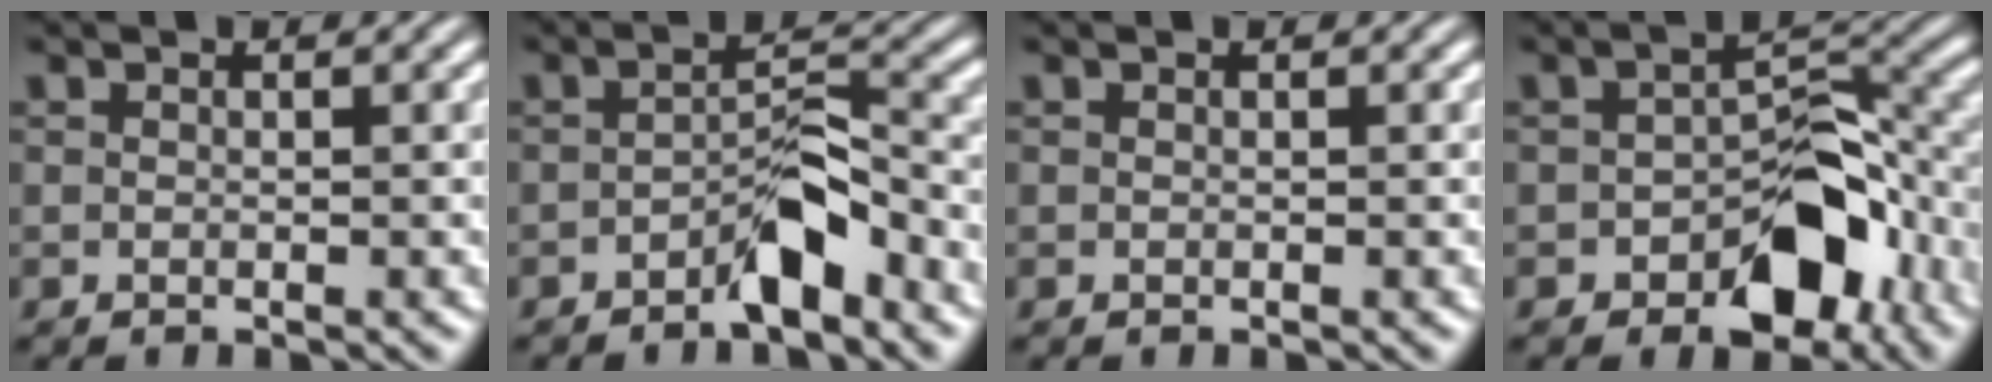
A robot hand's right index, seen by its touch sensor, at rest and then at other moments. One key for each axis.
{"total": 3.1, "fx": -2.2, "fy": 0.0, "fz": 2.1, "tx": -0.016, "ty": -0.002, "tz": -0.034}
{"total": 0.0}
{"total": 5.5, "fx": -2.7, "fy": 2.7, "fz": 4.0, "tx": -0.035, "ty": -0.003, "tz": -0.038}